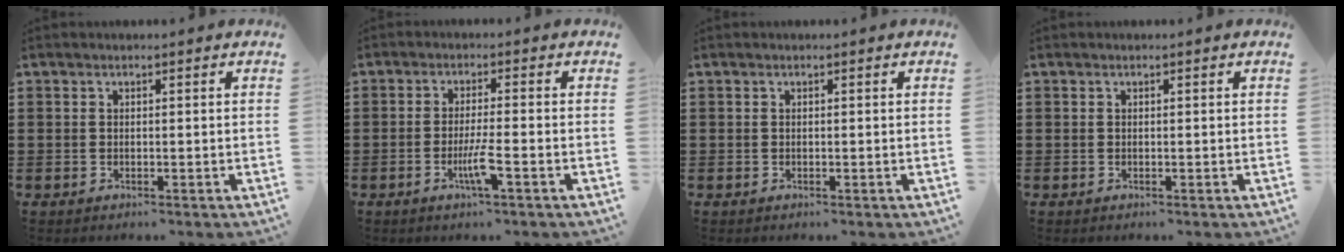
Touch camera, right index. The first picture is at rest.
{"total": 4.9, "force": [-2.0, 0.3, 4.4], "torque": [-0.087, -0.012, -0.037]}
{"total": 0.0}
{"total": 0.0}